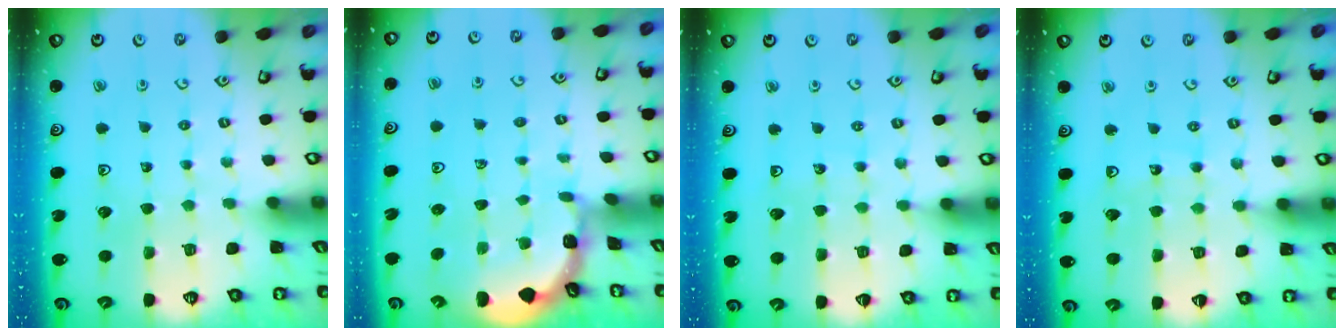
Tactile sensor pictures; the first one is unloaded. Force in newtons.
{"total": 1.0, "press": 1.0, "slide": 0.1}
{"total": 3.1, "press": 3.1, "slide": 0.3}
{"total": 7.6, "press": 6.9, "slide": 3.1}